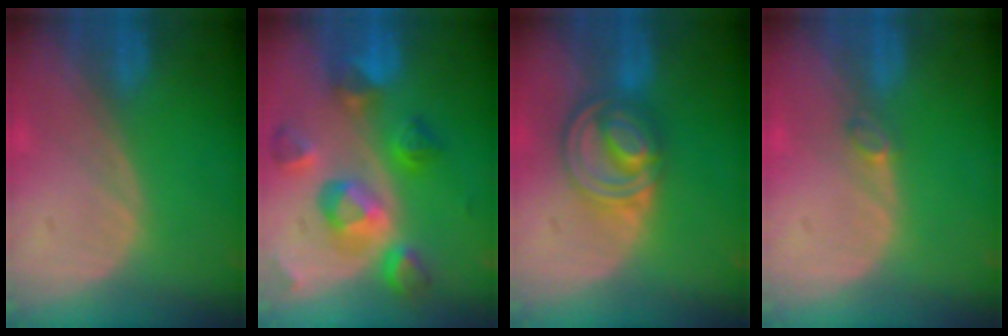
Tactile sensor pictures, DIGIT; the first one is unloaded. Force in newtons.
{"total": 10.3, "press": 9.2, "slide": 4.7}
{"total": 8.1, "press": 6.9, "slide": 4.3}
{"total": 1.2, "press": 1.2, "slide": 0.4}